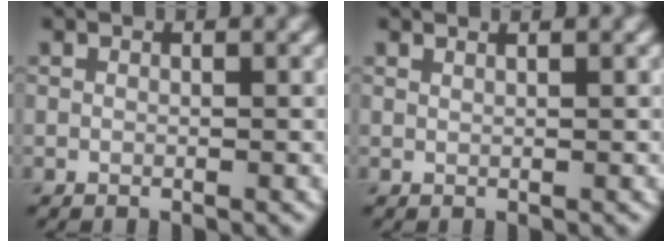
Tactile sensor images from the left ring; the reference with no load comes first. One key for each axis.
{"total": 1.5, "fx": 1.1, "fy": 0.6, "fz": 0.8, "tx": 0.000, "ty": -0.006, "tz": 0.002}